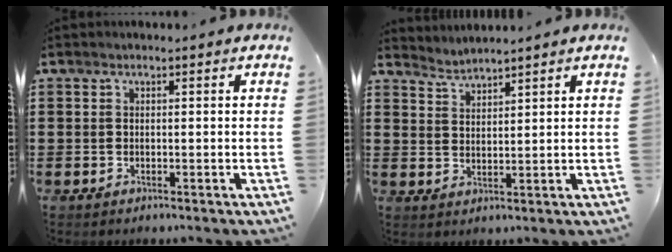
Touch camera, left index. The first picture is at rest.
{"total": 2.4, "force": [2.3, -0.4, -0.5], "torque": [0.001, -0.010, 0.044]}